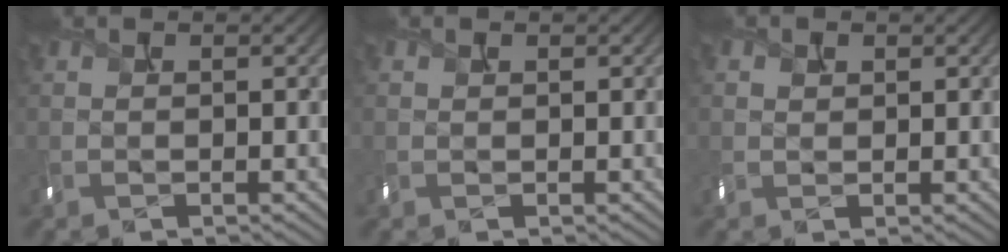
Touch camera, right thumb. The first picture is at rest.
{"total": 0.0}
{"total": 1.2, "force": [0.5, 1.0, 0.4], "torque": [-0.013, -0.003, 0.011]}